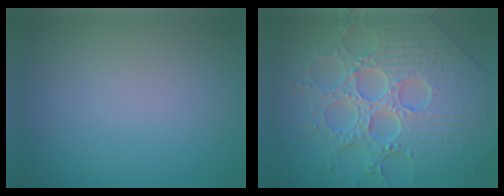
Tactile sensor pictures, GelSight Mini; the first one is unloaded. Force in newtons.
{"total": 9.4, "press": 6.9, "slide": 6.3}